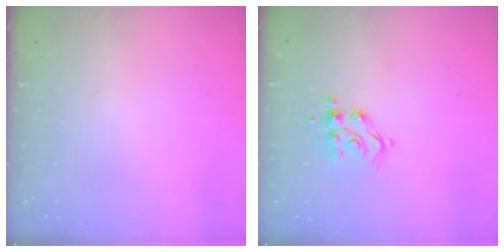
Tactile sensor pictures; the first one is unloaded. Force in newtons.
{"total": 9.8, "press": 9.8, "slide": 0.7}